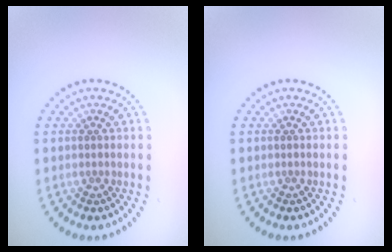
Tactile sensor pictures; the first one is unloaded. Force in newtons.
{"total": 0.0}